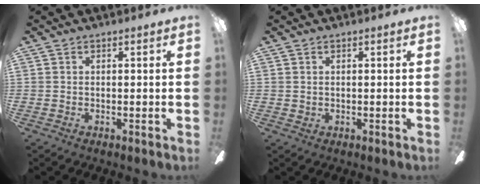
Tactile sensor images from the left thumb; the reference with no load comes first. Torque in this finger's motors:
{"motor_torque": [-0.10, 0.11, -0.24, 0.13, 0.00]}